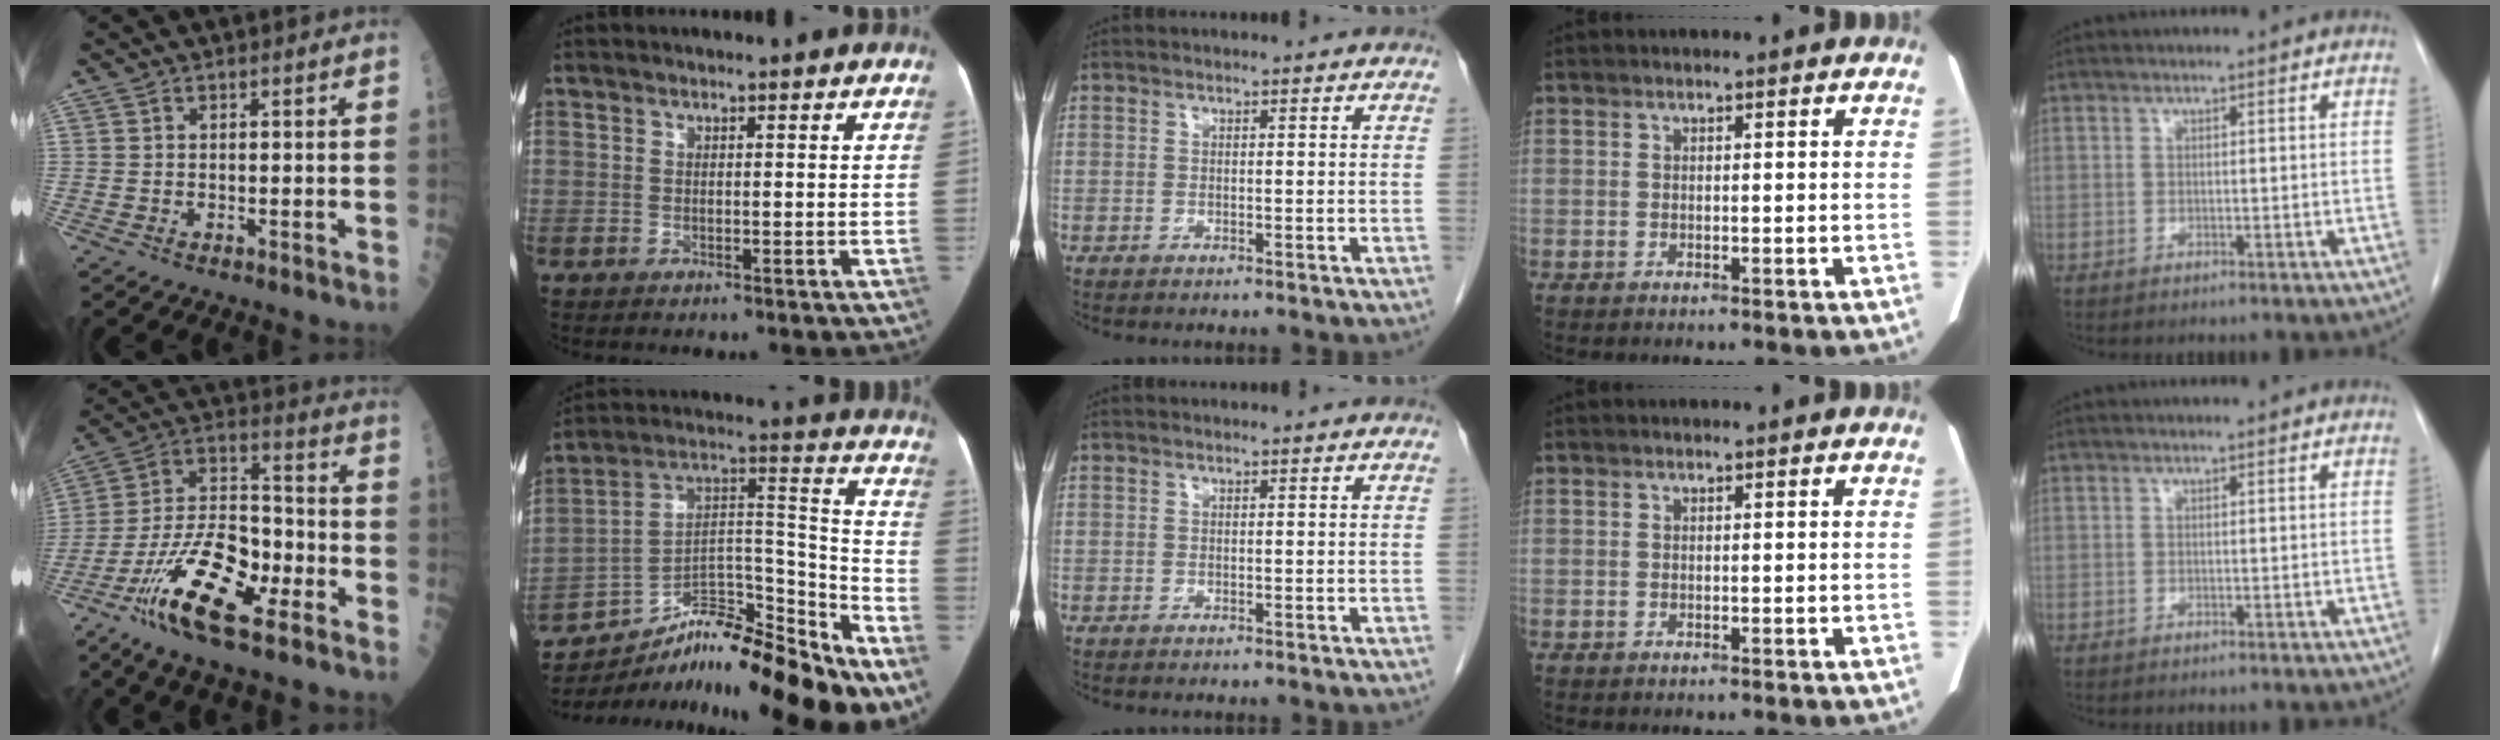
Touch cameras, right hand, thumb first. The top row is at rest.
{"thumb": {"total": 20.0, "force": [-9.9, 7.1, 15.9], "torque": [-0.301, 0.048, -0.181]}, "index": {"total": 20.7, "force": [-14.4, 4.7, 14.1], "torque": [-0.191, 0.055, -0.222]}}